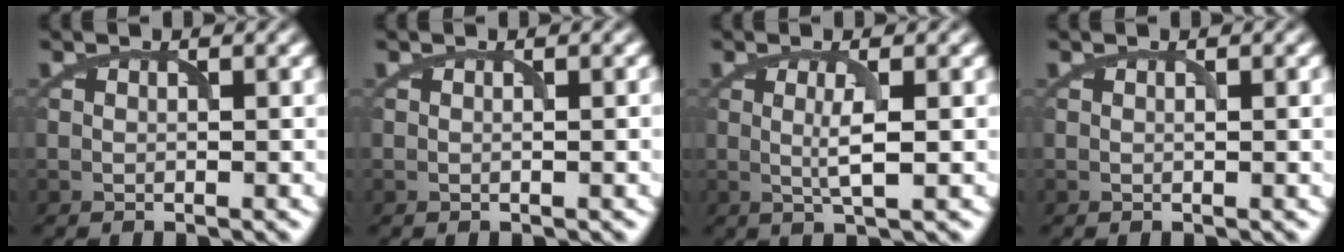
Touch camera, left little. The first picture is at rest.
{"total": 0.7, "force": [0.1, 0.3, 0.7], "torque": [-0.003, -0.005, -0.001]}
{"total": 2.2, "force": [0.0, 0.3, 2.1], "torque": [-0.038, -0.001, 0.003]}
{"total": 0.6, "force": [0.1, 0.1, 0.6], "torque": [-0.006, 0.000, 0.002]}